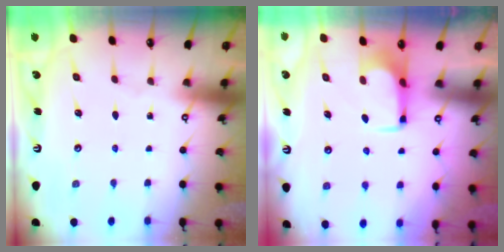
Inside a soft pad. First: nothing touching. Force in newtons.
{"total": 1.6, "press": 1.5, "slide": 0.4}